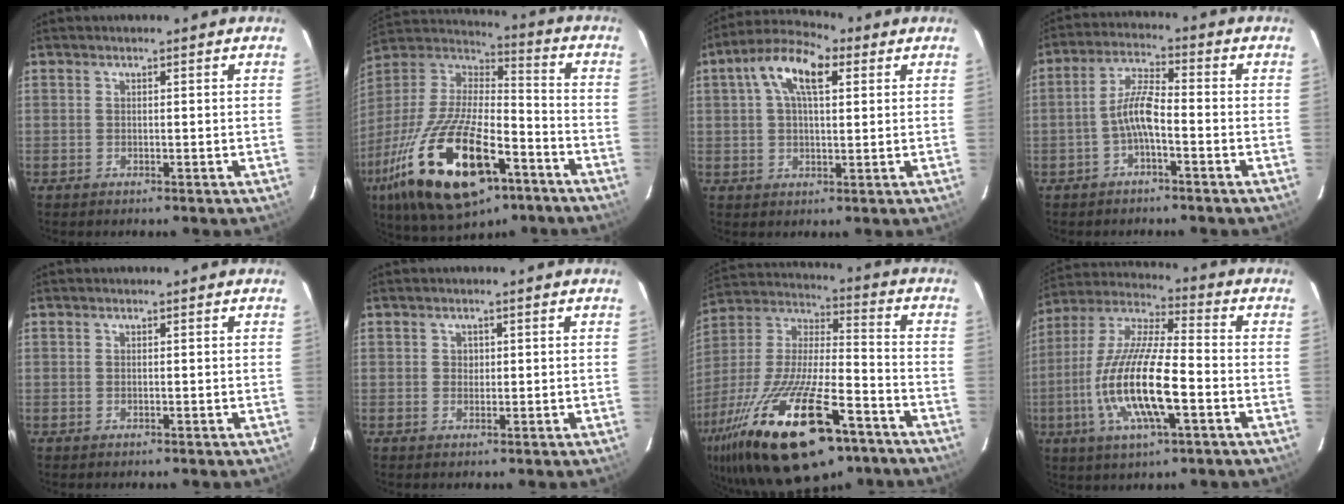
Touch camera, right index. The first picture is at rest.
{"total": 27.8, "force": [-14.0, 11.3, 21.2], "torque": [-0.420, -0.043, -0.235]}
{"total": 10.2, "force": [3.7, 4.6, 8.3], "torque": [-0.156, 0.033, 0.059]}
{"total": 5.6, "force": [-2.3, 1.2, 4.9], "torque": [-0.105, 0.015, -0.043]}
{"total": 0.0}
{"total": 1.1, "force": [0.2, 1.1, 0.2], "torque": [0.001, 0.003, 0.002]}
{"total": 30.6, "force": [-17.9, 10.6, 22.4], "torque": [-0.429, -0.041, -0.290]}
{"total": 17.2, "force": [-4.9, 4.0, 16.0], "torque": [-0.323, -0.011, -0.097]}